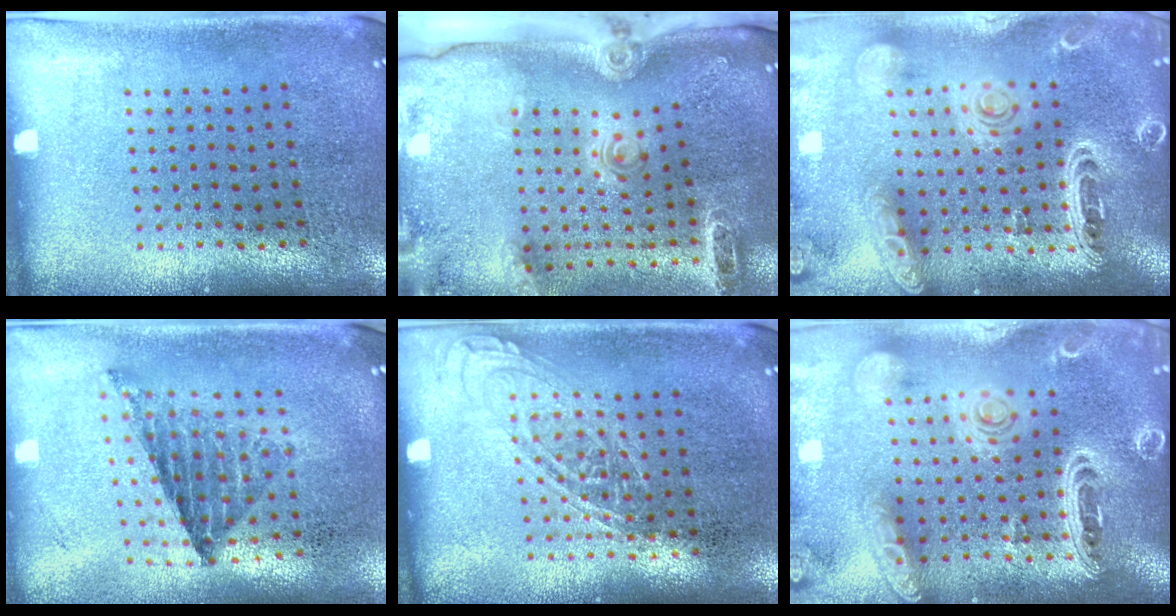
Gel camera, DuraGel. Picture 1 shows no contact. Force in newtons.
{"total": 3.0, "press": 2.1, "slide": 2.2}
{"total": 2.8, "press": 2.5, "slide": 1.4}
{"total": 0.8, "press": 0.8, "slide": 0.2}
{"total": 1.0, "press": 1.0, "slide": 0.2}
{"total": 3.8, "press": 3.0, "slide": 2.4}